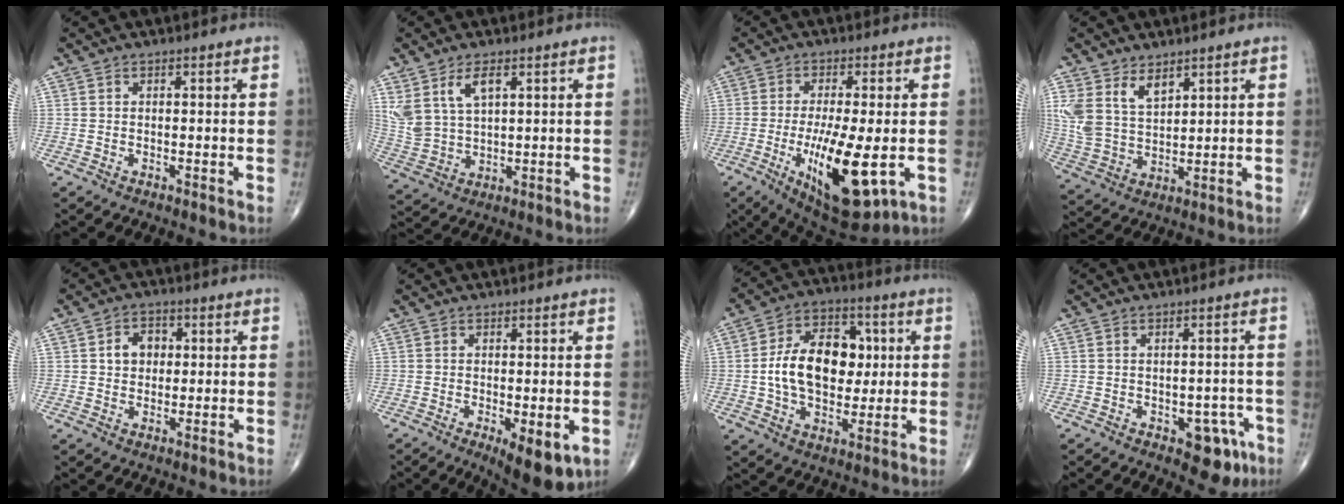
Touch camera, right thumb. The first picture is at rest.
{"total": 9.1, "force": [4.5, 4.6, 6.4], "torque": [-0.133, -0.012, 0.102]}
{"total": 15.7, "force": [-3.8, 5.1, 14.4], "torque": [-0.241, -0.019, -0.047]}
{"total": 9.5, "force": [5.2, 5.5, 5.7], "torque": [-0.101, -0.021, 0.118]}
{"total": 5.1, "force": [0.9, 4.1, 3.0], "torque": [-0.028, 0.008, 0.010]}
{"total": 7.9, "force": [-2.5, 3.0, 6.8], "torque": [-0.089, -0.017, -0.031]}
{"total": 16.6, "force": [1.1, 11.1, 12.3], "torque": [-0.172, 0.018, 0.017]}
{"total": 6.5, "force": [-2.9, 3.7, 4.5], "torque": [-0.021, 0.015, -0.032]}